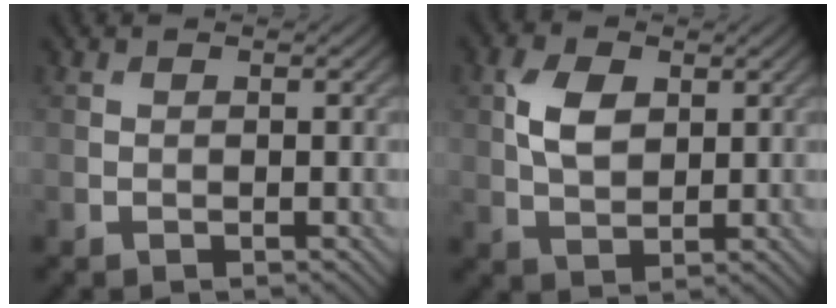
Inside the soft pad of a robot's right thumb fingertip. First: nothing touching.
{"total": 5.1, "force": [1.4, 3.1, 3.7], "torque": [-0.084, 0.005, 0.023]}